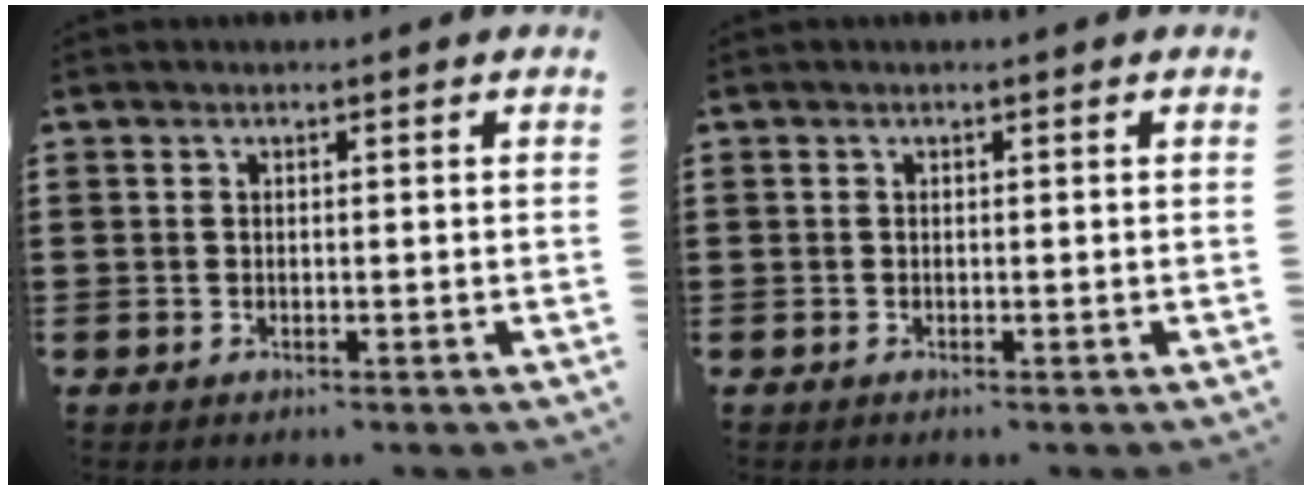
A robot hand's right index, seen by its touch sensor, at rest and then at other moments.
{"total": 0.0}